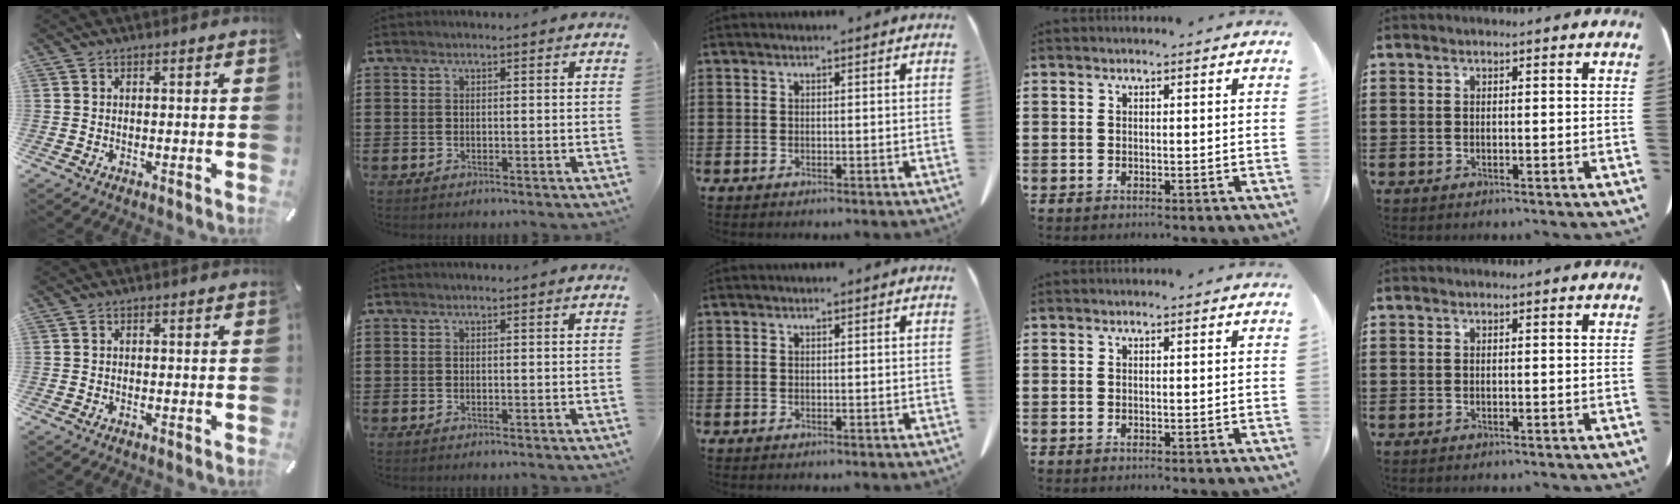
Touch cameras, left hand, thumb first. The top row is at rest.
{}